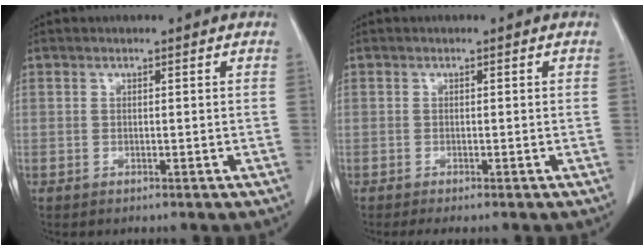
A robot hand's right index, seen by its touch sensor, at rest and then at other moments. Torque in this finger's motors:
{"motor_torque": [0.20, -0.22, 0.07, 0.02]}